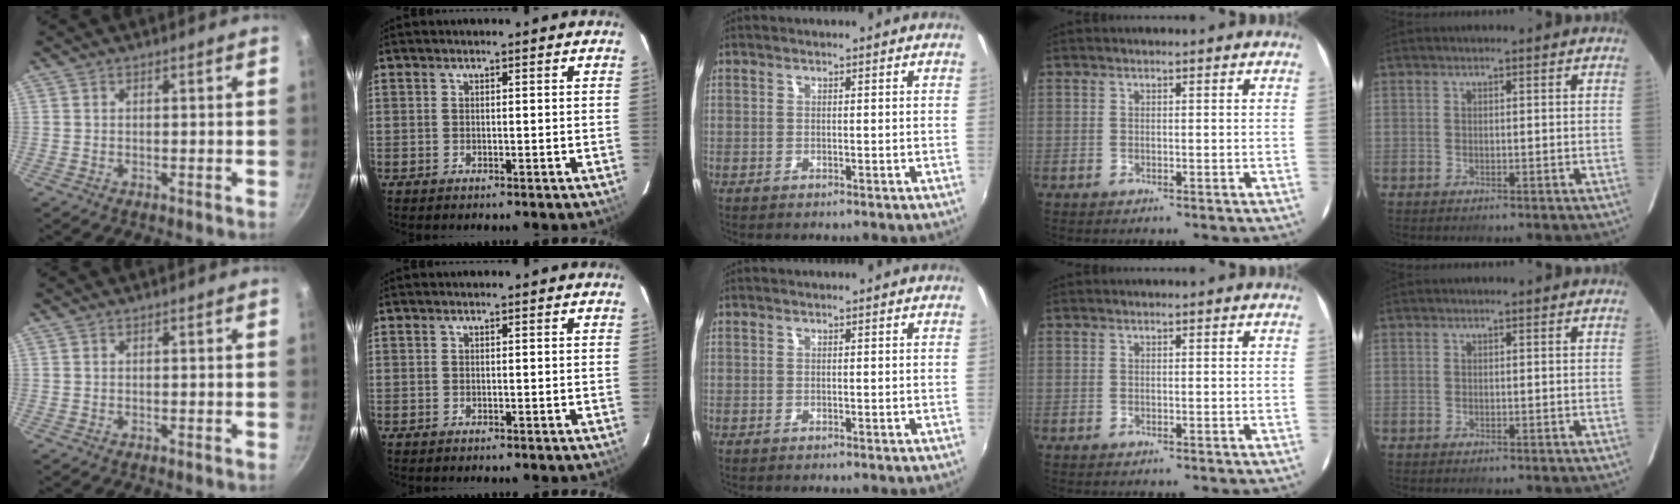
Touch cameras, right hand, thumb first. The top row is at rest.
{}